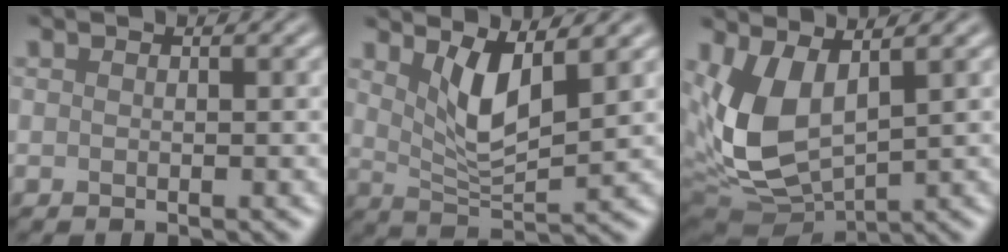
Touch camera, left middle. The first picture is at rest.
{"total": 4.6, "force": [2.2, 1.4, 3.9], "torque": [-0.079, -0.011, 0.044]}
{"total": 7.9, "force": [1.5, 4.1, 6.6], "torque": [-0.160, -0.011, 0.031]}